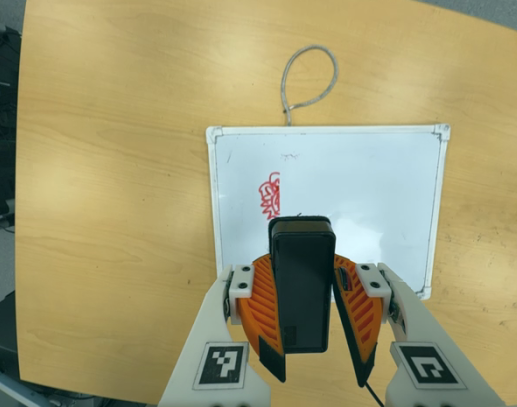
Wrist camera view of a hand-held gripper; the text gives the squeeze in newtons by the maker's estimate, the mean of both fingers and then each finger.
{"total": 10.5, "left": 9.6, "right": 11.4}